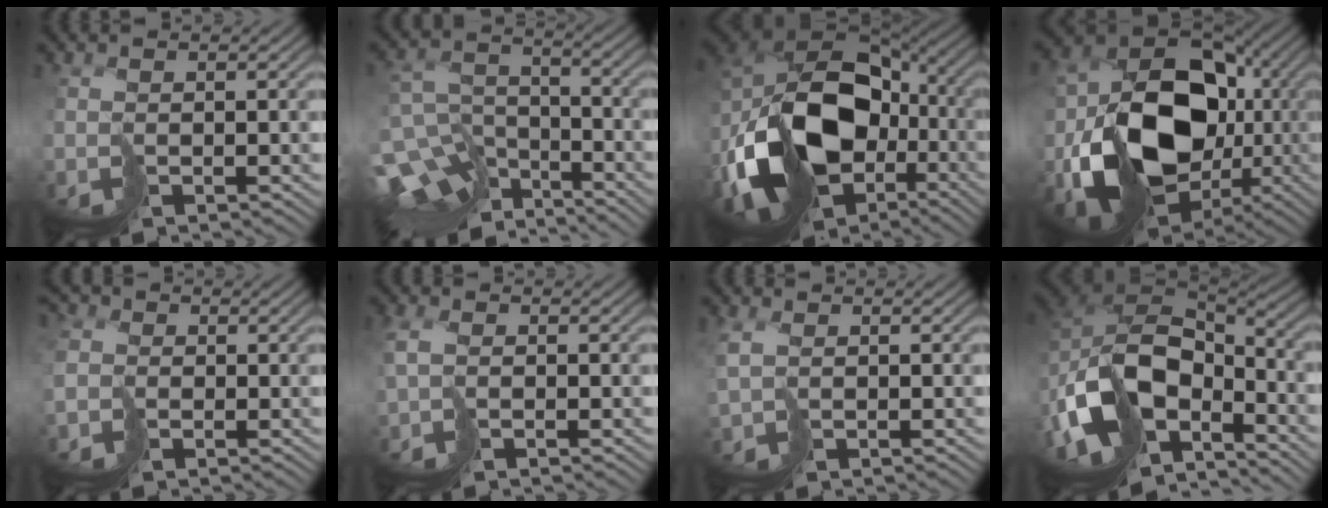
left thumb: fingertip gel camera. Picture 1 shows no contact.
{"total": 12.8, "force": [-8.9, 7.2, 5.7], "torque": [-0.152, -0.019, -0.124]}
{"total": 18.5, "force": [-5.2, 12.5, 12.6], "torque": [-0.254, -0.024, -0.084]}
{"total": 18.0, "force": [-2.6, 13.7, 11.3], "torque": [-0.212, -0.032, -0.021]}
{"total": 5.8, "force": [-0.9, 4.8, 3.0], "torque": [-0.100, 0.005, -0.037]}
{"total": 2.8, "force": [-0.5, 1.7, 2.1], "torque": [-0.050, 0.008, -0.011]}
{"total": 2.9, "force": [0.0, 1.9, 2.2], "torque": [-0.053, -0.001, 0.001]}
{"total": 18.0, "force": [-7.6, 10.6, 12.3], "torque": [-0.296, -0.029, -0.122]}